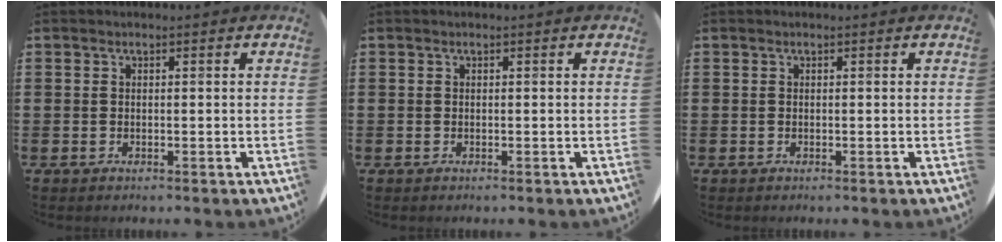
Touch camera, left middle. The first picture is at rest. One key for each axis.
{"total": 0.0}
{"total": 0.0}